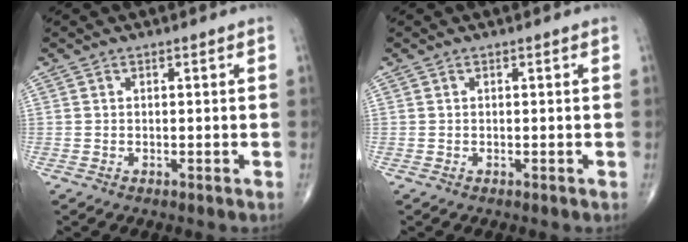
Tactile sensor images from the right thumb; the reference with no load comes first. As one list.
[{"total": 0.0}]